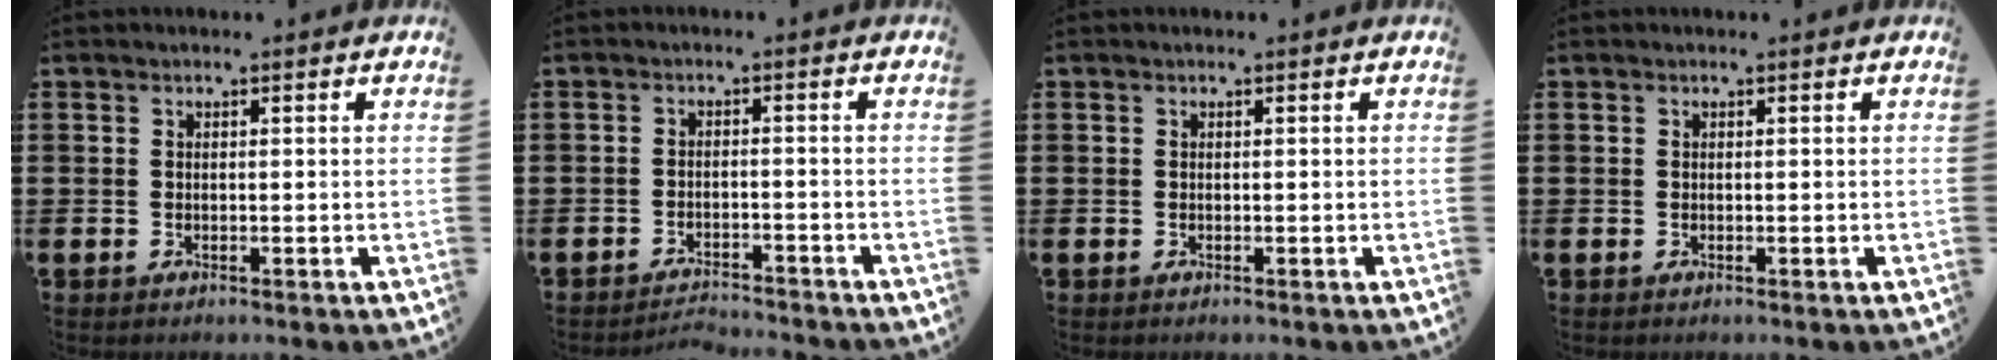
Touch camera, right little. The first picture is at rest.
{"total": 2.2, "force": [-2.2, -0.1, -0.1], "torque": [-0.005, 0.003, -0.048]}
{"total": 0.0}
{"total": 0.0}